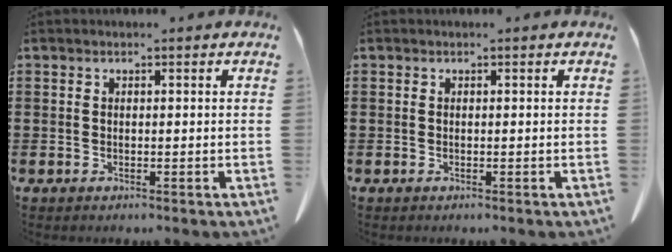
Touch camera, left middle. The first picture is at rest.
{"total": 0.0}